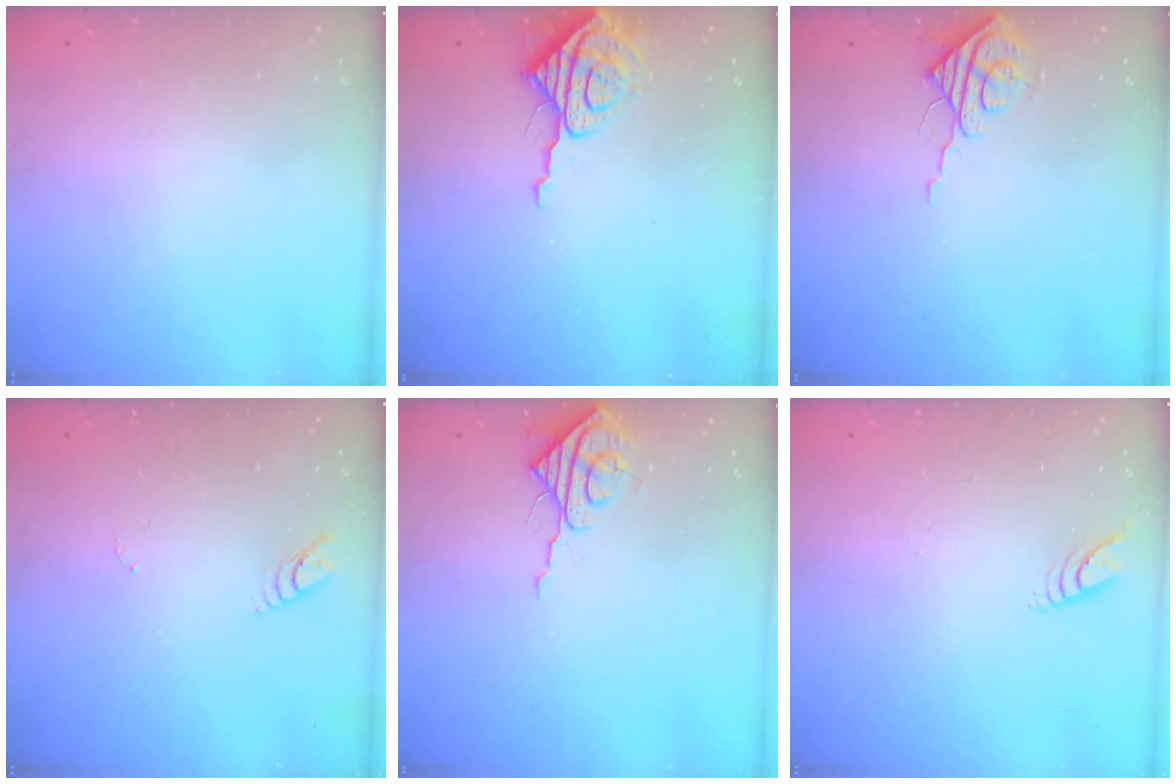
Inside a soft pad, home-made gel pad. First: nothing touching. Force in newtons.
{"total": 8.4, "press": 8.4, "slide": 0.7}
{"total": 7.1, "press": 7.1, "slide": 0.1}
{"total": 2.7, "press": 2.7, "slide": 0.2}
{"total": 7.8, "press": 7.8, "slide": 0.8}
{"total": 5.0, "press": 4.9, "slide": 0.4}